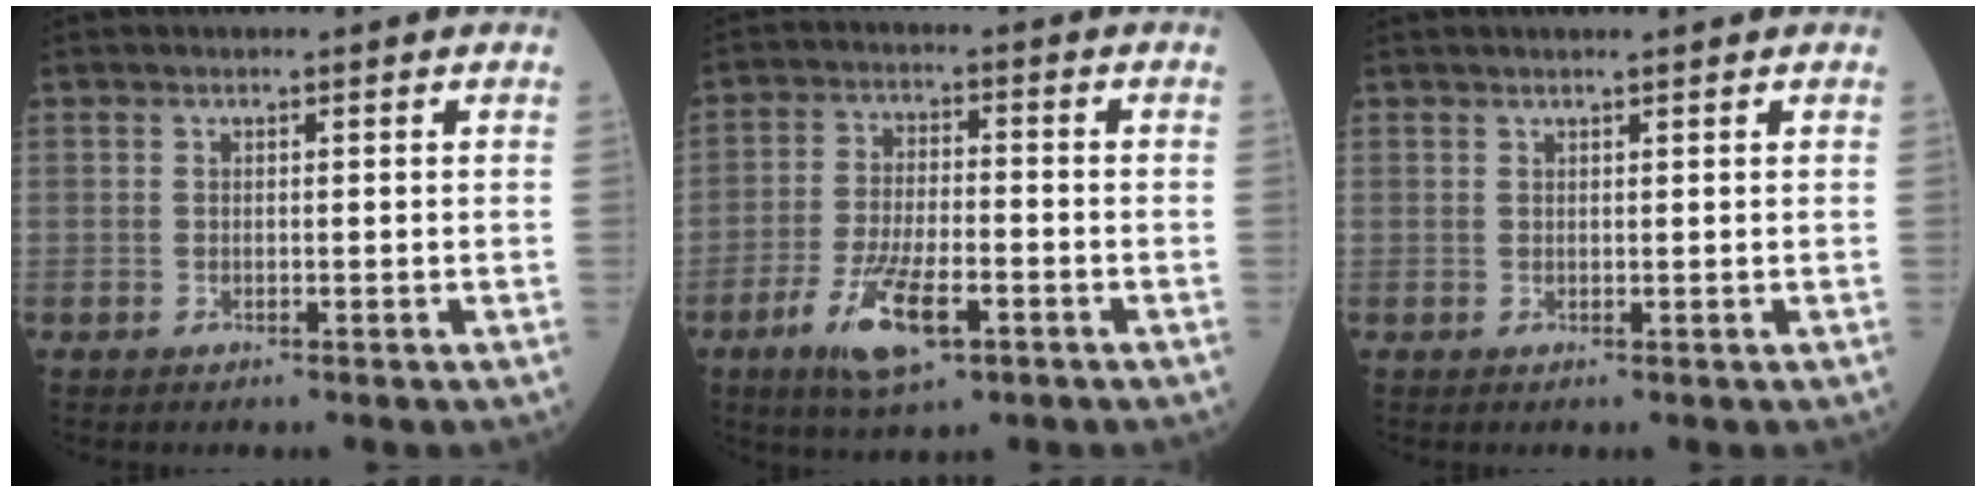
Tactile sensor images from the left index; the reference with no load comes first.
{"total": 9.7, "force": [-4.7, 3.0, 7.9], "torque": [-0.158, -0.013, -0.082]}
{"total": 2.3, "force": [2.0, -0.2, 1.1], "torque": [-0.009, 0.016, 0.032]}